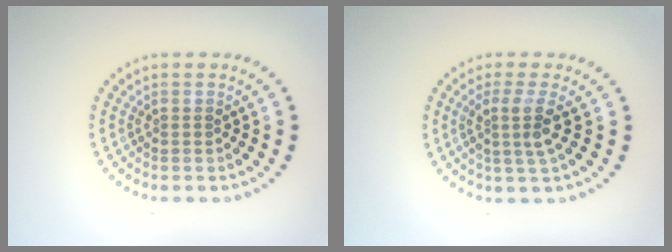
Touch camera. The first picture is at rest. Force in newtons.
{"total": 2.7, "press": 2.0, "slide": 1.8}